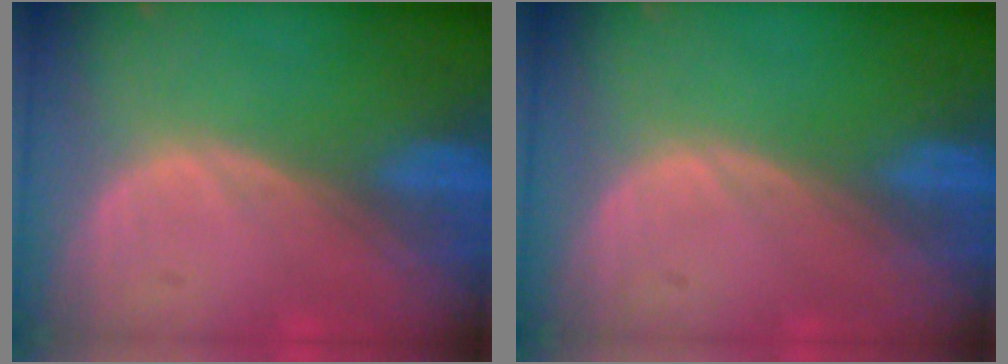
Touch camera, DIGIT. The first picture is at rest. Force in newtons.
{"total": 0.0}